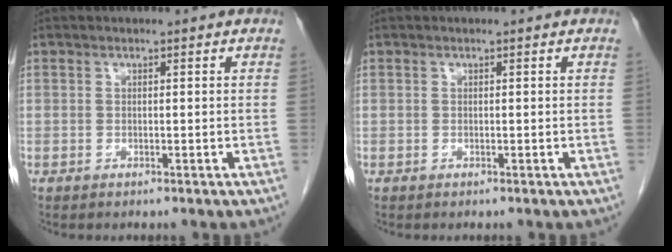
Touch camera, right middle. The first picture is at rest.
{"total": 0.0}